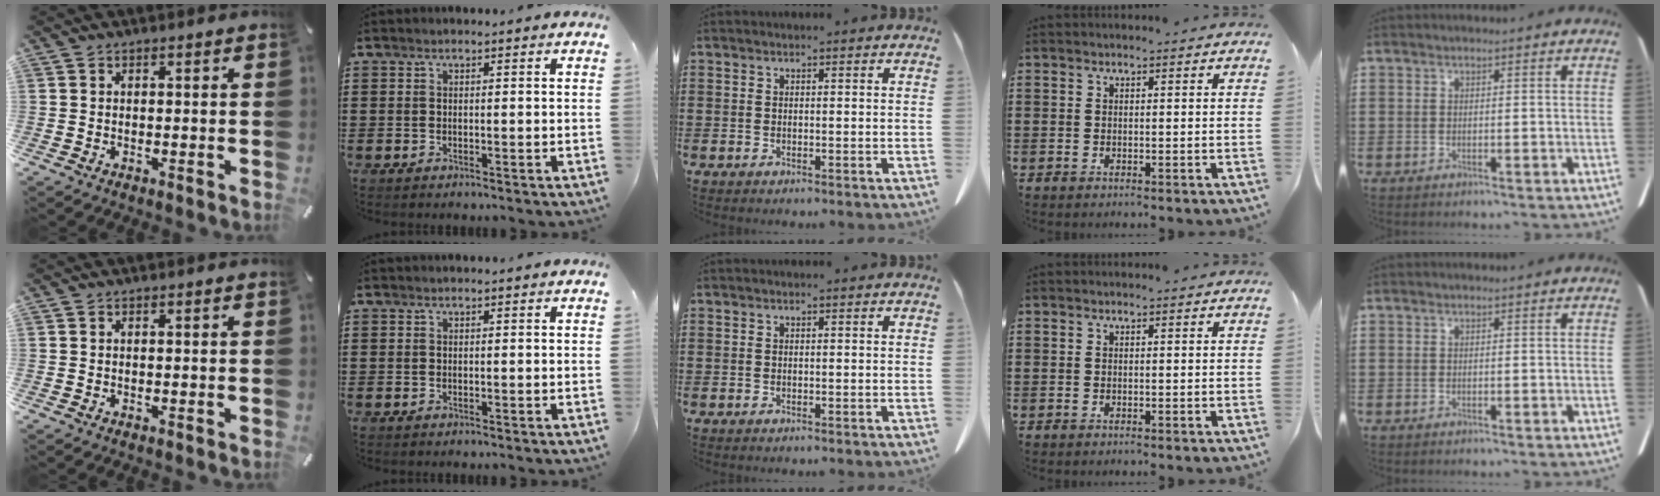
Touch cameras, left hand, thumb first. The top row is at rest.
{}